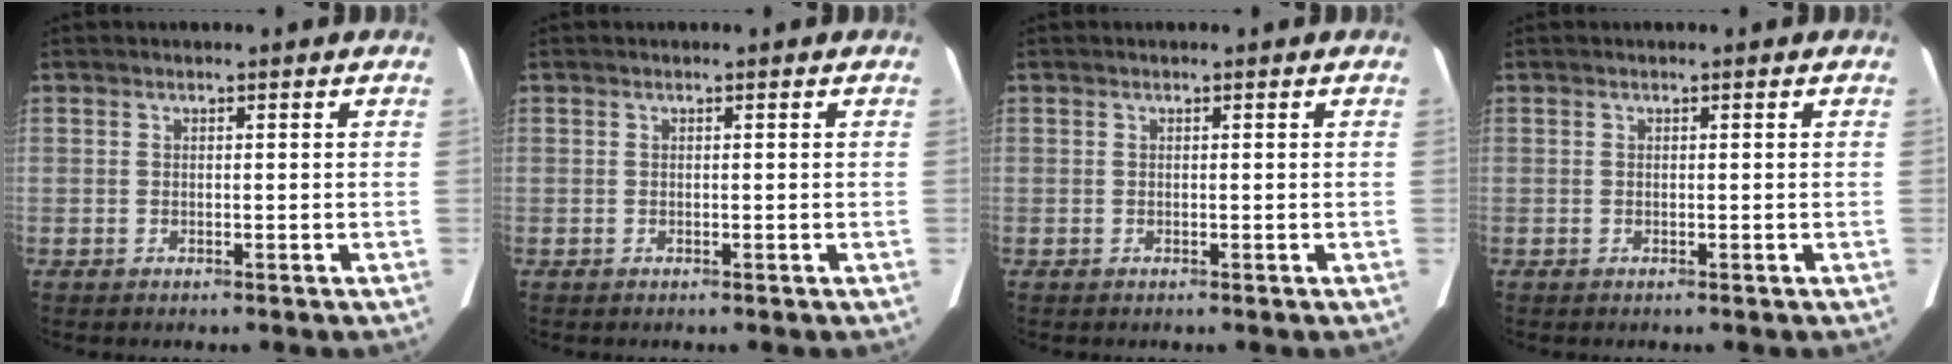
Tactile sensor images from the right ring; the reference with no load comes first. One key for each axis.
{"total": 0.0}
{"total": 0.0}
{"total": 0.0}